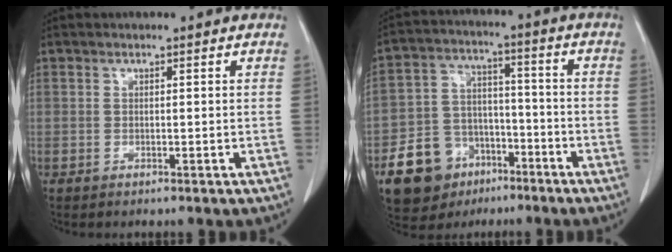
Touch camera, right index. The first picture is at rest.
{"total": 11.9, "force": [-6.6, 9.0, 4.2], "torque": [-0.088, 0.032, -0.106]}